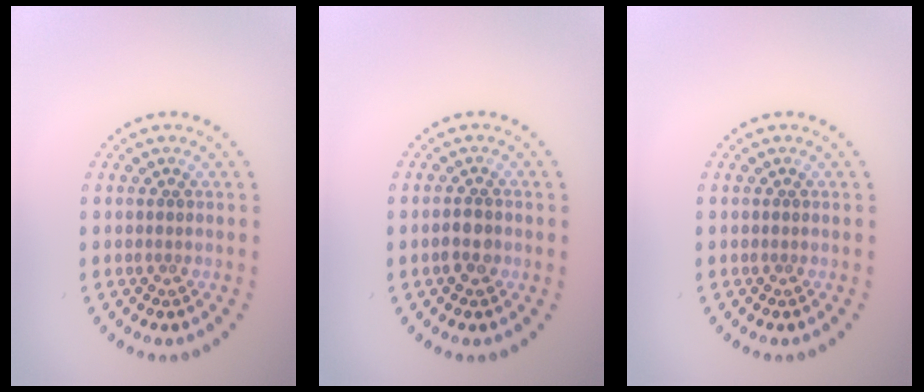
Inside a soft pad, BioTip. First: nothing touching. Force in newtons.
{"total": 1.6, "press": 1.6, "slide": 0.5}
{"total": 0.0}